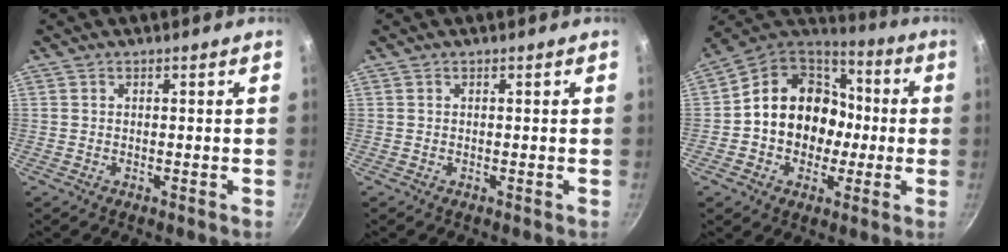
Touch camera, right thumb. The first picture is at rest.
{"total": 0.0}
{"total": 18.0, "force": [-0.6, 15.0, 10.0], "torque": [-0.129, 0.045, -0.016]}